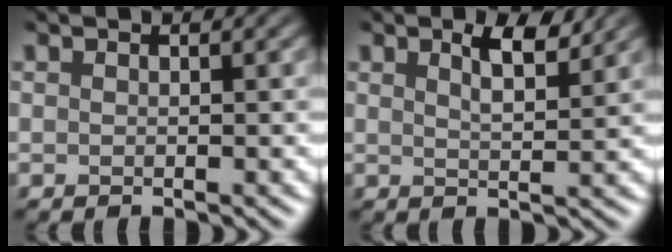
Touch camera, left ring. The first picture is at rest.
{"total": 2.0, "force": [1.0, 0.7, 1.6], "torque": [-0.037, 0.000, 0.016]}